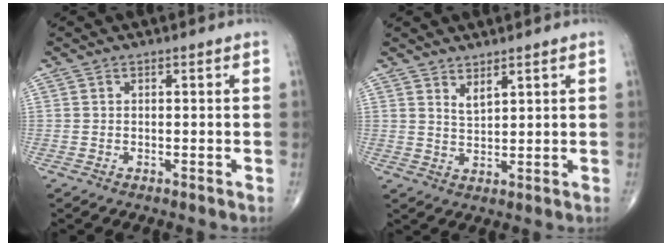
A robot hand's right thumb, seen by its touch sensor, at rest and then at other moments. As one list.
[{"total": 2.8, "force": [2.1, 0.7, 1.7], "torque": [-0.028, -0.024, 0.043]}]